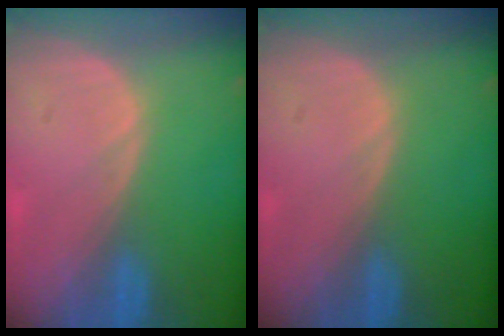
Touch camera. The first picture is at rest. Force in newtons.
{"total": 0.0}